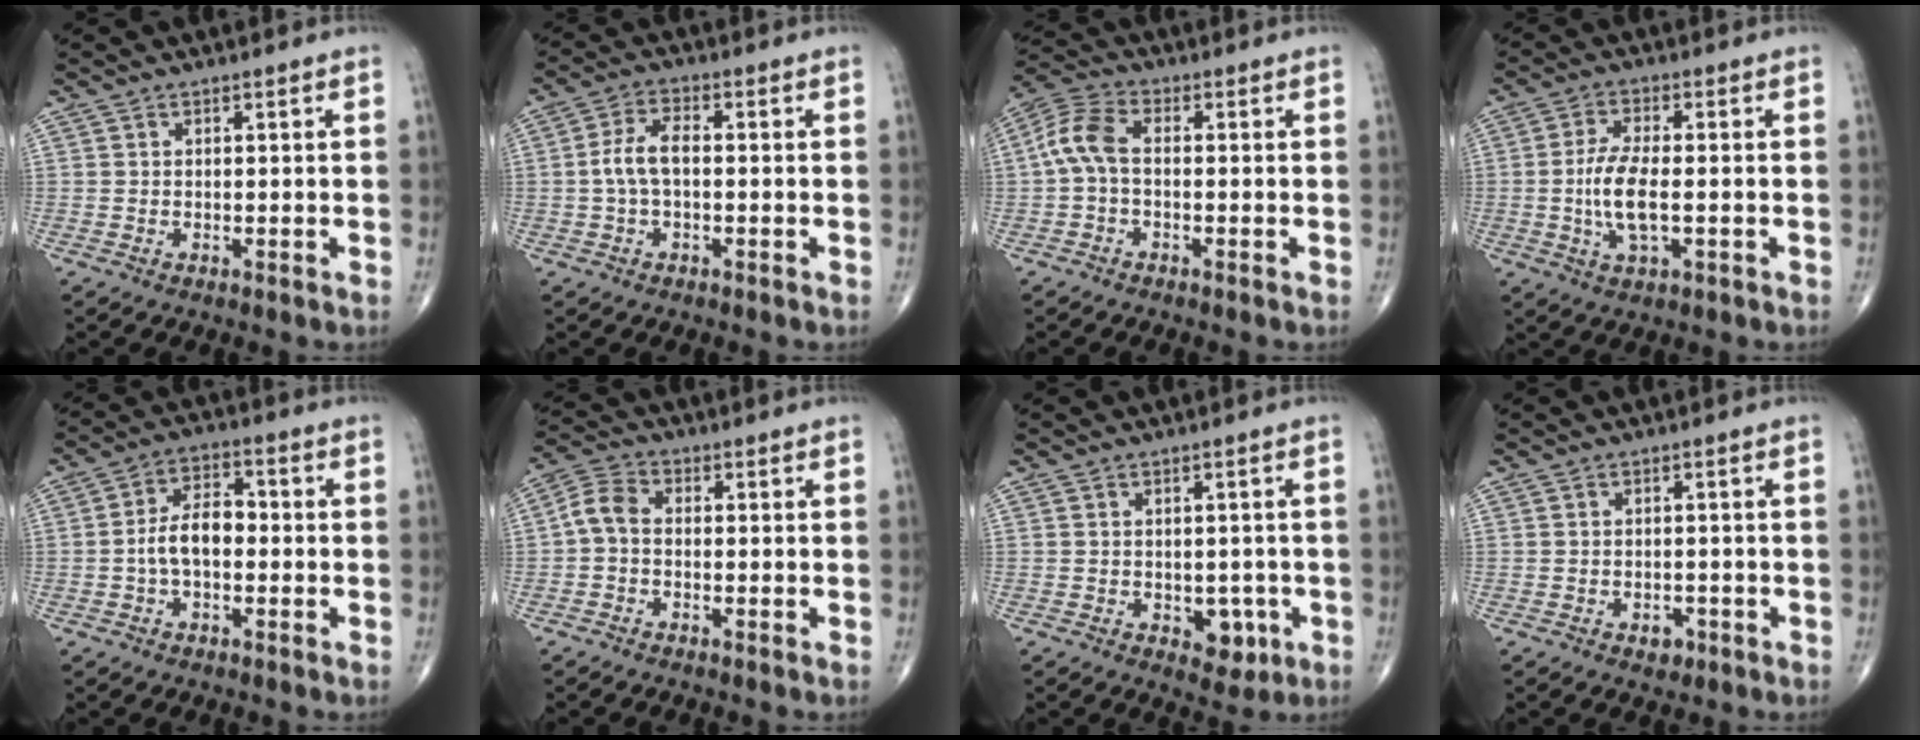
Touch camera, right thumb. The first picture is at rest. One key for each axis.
{"total": 5.7, "fx": -0.4, "fy": 2.8, "fz": 4.9, "tx": -0.105, "ty": 0.019, "tz": -0.012}
{"total": 6.9, "fx": -0.5, "fy": 3.8, "fz": 5.8, "tx": -0.128, "ty": 0.023, "tz": -0.021}
{"total": 8.1, "fx": -1.0, "fy": 3.1, "fz": 7.4, "tx": -0.158, "ty": 0.001, "tz": -0.020}
{"total": 7.7, "fx": -1.0, "fy": 4.4, "fz": 6.2, "tx": -0.107, "ty": 0.029, "tz": -0.026}
{"total": 4.8, "fx": -0.6, "fy": 3.2, "fz": 3.5, "tx": -0.067, "ty": 0.017, "tz": -0.026}
{"total": 4.8, "fx": -1.4, "fy": 3.2, "fz": 3.3, "tx": -0.013, "ty": 0.002, "tz": -0.010}
{"total": 2.1, "fx": -1.0, "fy": 1.5, "fz": 1.0, "tx": -0.006, "ty": 0.004, "tz": -0.009}